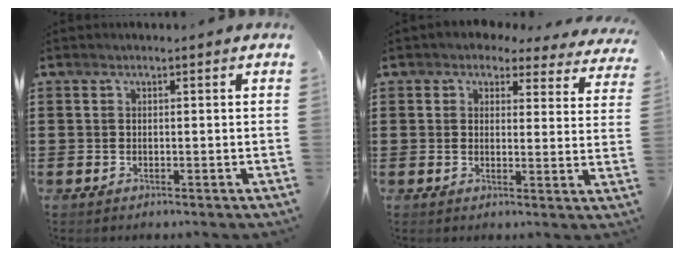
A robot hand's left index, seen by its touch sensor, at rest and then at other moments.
{"total": 3.0, "force": [2.7, 1.0, 0.8], "torque": [-0.022, -0.011, 0.046]}